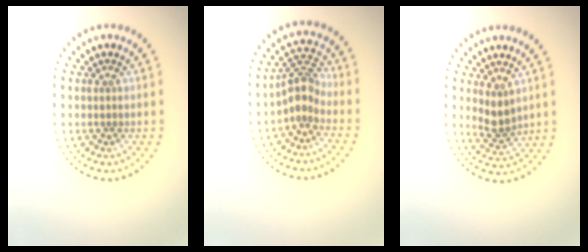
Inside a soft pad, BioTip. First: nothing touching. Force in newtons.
{"total": 2.8, "press": 2.1, "slide": 1.8}
{"total": 2.3, "press": 2.0, "slide": 1.2}